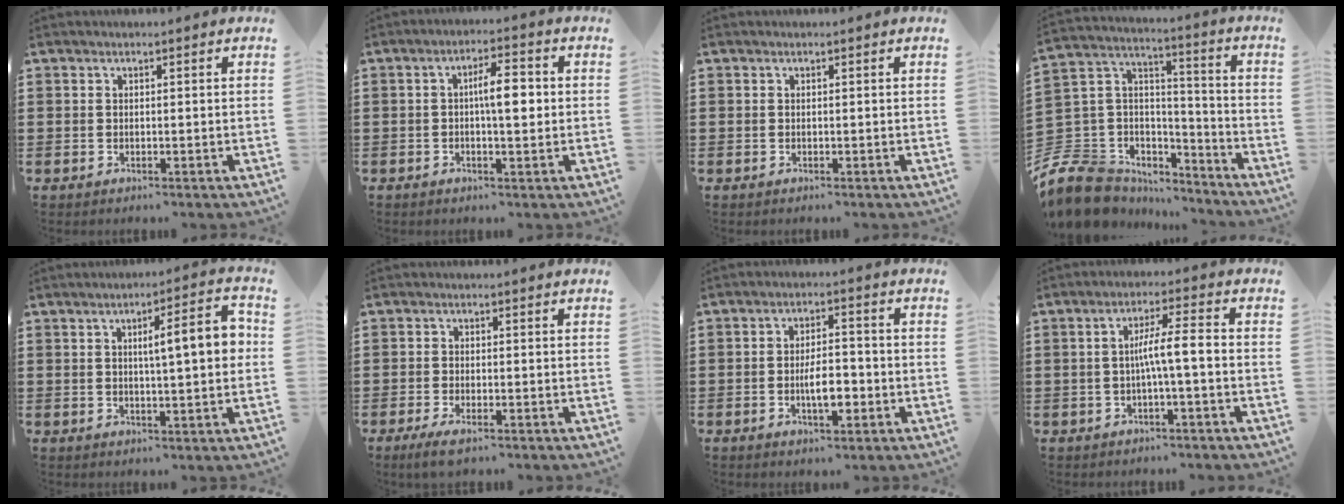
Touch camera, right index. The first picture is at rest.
{"total": 5.4, "force": [0.0, 1.6, 5.2], "torque": [-0.086, 0.005, -0.005]}
{"total": 0.0}
{"total": 10.3, "force": [-6.8, 7.1, 3.0], "torque": [-0.117, -0.003, -0.135]}
{"total": 7.7, "force": [1.2, 1.2, 7.6], "torque": [-0.117, -0.008, 0.010]}
{"total": 2.2, "force": [-1.8, 0.3, 1.3], "torque": [-0.030, -0.001, -0.037]}
{"total": 5.5, "force": [-1.7, 2.1, 4.8], "torque": [-0.082, 0.000, -0.034]}
{"total": 5.0, "force": [-1.0, 0.1, 4.9], "torque": [-0.091, 0.001, -0.024]}